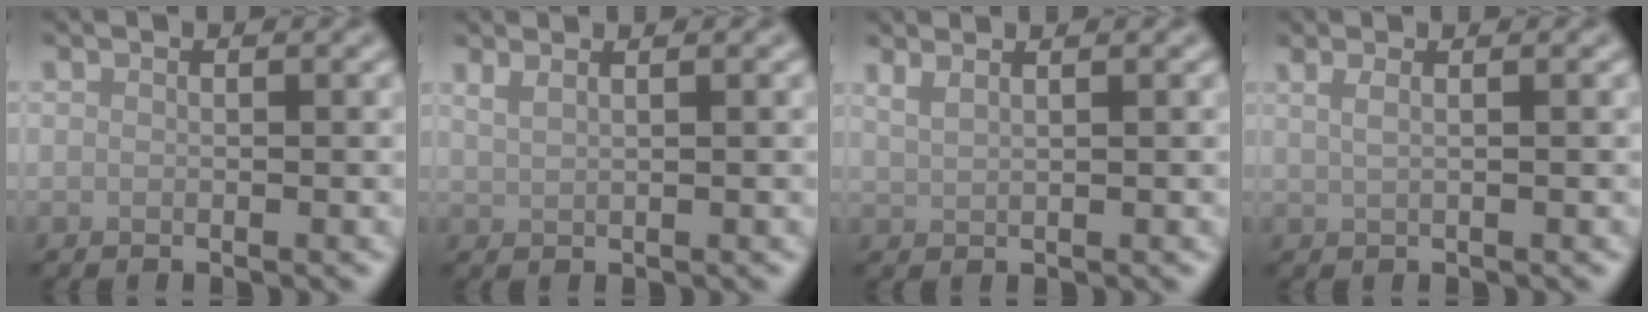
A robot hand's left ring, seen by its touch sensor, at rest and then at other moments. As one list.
[{"total": 2.2, "force": [1.6, 0.9, 1.2], "torque": [-0.010, 0.001, 0.014]}, {"total": 2.6, "force": [1.9, 1.1, 1.4], "torque": [-0.012, 0.006, 0.013]}, {"total": 2.6, "force": [1.2, 1.3, 1.9], "torque": [-0.018, 0.003, -0.006]}]